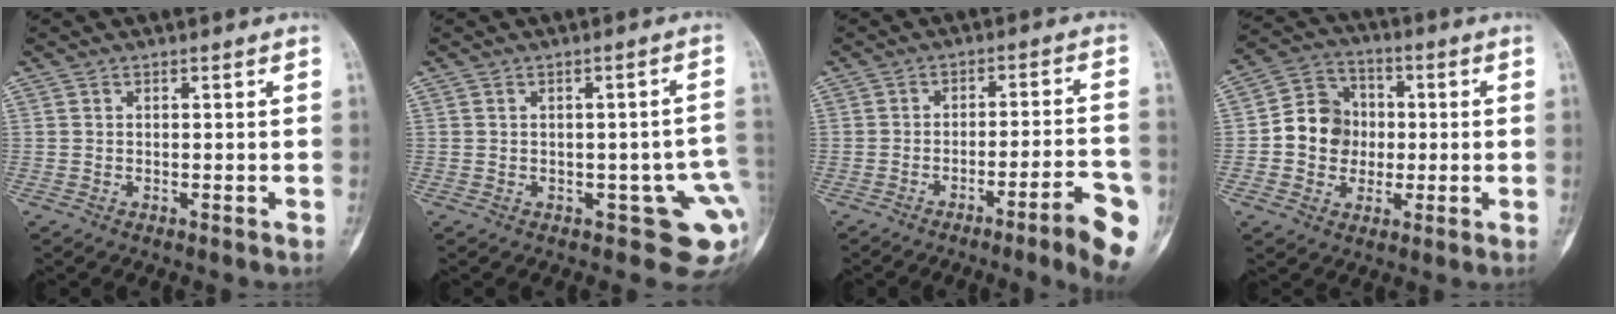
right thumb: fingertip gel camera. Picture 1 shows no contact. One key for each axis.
{"total": 8.5, "fx": -1.9, "fy": 4.1, "fz": 7.3, "tx": -0.053, "ty": 0.003, "tz": -0.018}
{"total": 10.9, "fx": -5.5, "fy": 1.3, "fz": 9.3, "tx": -0.120, "ty": 0.022, "tz": -0.075}
{"total": 10.6, "fx": -0.4, "fy": 9.4, "fz": 4.7, "tx": -0.042, "ty": 0.024, "tz": -0.016}